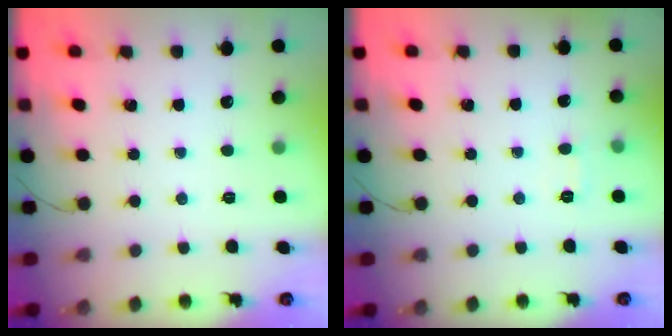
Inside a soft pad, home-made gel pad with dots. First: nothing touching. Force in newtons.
{"total": 4.5, "press": 4.4, "slide": 1.1}